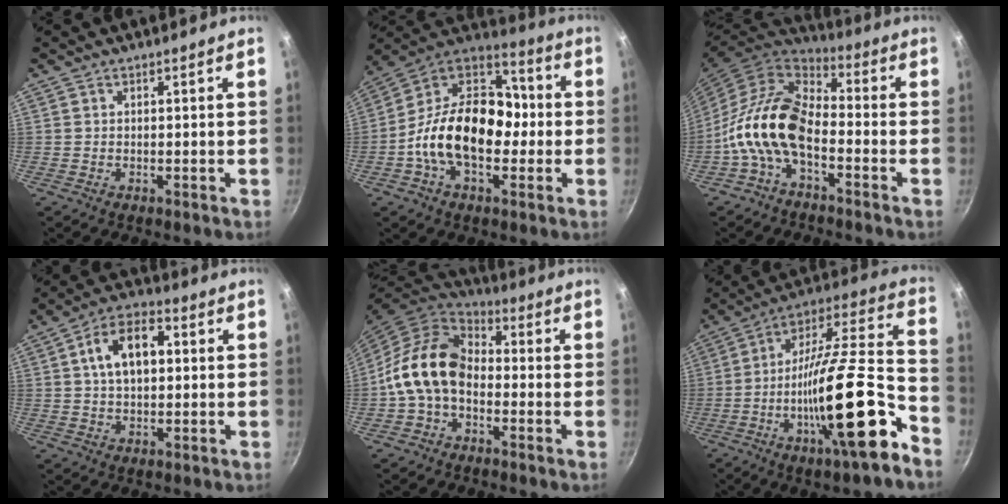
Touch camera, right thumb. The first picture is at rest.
{"total": 21.0, "force": [-3.0, 13.8, 15.5], "torque": [-0.222, 0.054, -0.071]}
{"total": 15.3, "force": [-4.7, 9.1, 11.4], "torque": [-0.203, 0.052, -0.111]}
{"total": 10.6, "force": [1.9, 6.3, 8.3], "torque": [-0.117, 0.021, 0.023]}
{"total": 13.5, "force": [-1.6, 9.6, 9.3], "torque": [-0.142, 0.037, -0.050]}
{"total": 24.5, "force": [-10.6, 5.5, 21.4], "torque": [-0.304, 0.056, -0.189]}